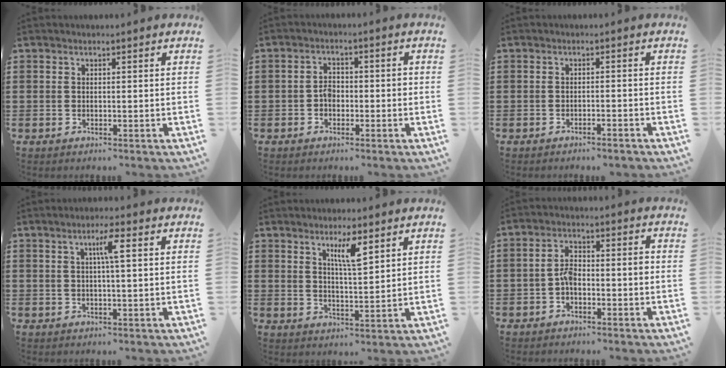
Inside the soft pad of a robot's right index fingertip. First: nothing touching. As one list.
[{"total": 2.7, "force": [-0.8, 1.9, 1.8], "torque": [-0.036, 0.005, -0.017]}, {"total": 1.2, "force": [-1.1, -0.2, 0.5], "torque": [-0.010, -0.001, -0.020]}, {"total": 3.9, "force": [1.0, 0.2, 3.7], "torque": [-0.065, 0.001, 0.011]}, {"total": 5.0, "force": [3.0, 0.9, 3.9], "torque": [-0.075, 0.002, 0.048]}, {"total": 4.0, "force": [-1.2, 1.8, 3.4], "torque": [-0.061, 0.009, -0.024]}]